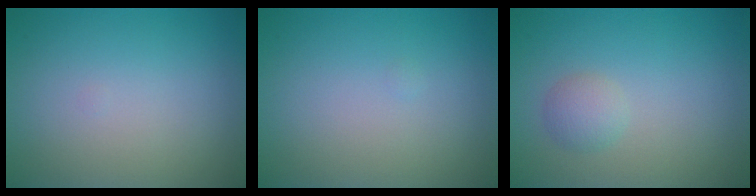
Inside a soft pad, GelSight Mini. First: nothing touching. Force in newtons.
{"total": 0.0}
{"total": 1.6, "press": 1.6, "slide": 0.0}